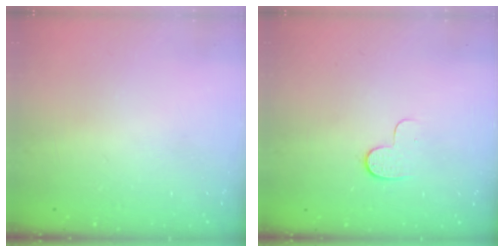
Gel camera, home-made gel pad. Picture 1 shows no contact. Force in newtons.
{"total": 5.7, "press": 5.7, "slide": 0.6}